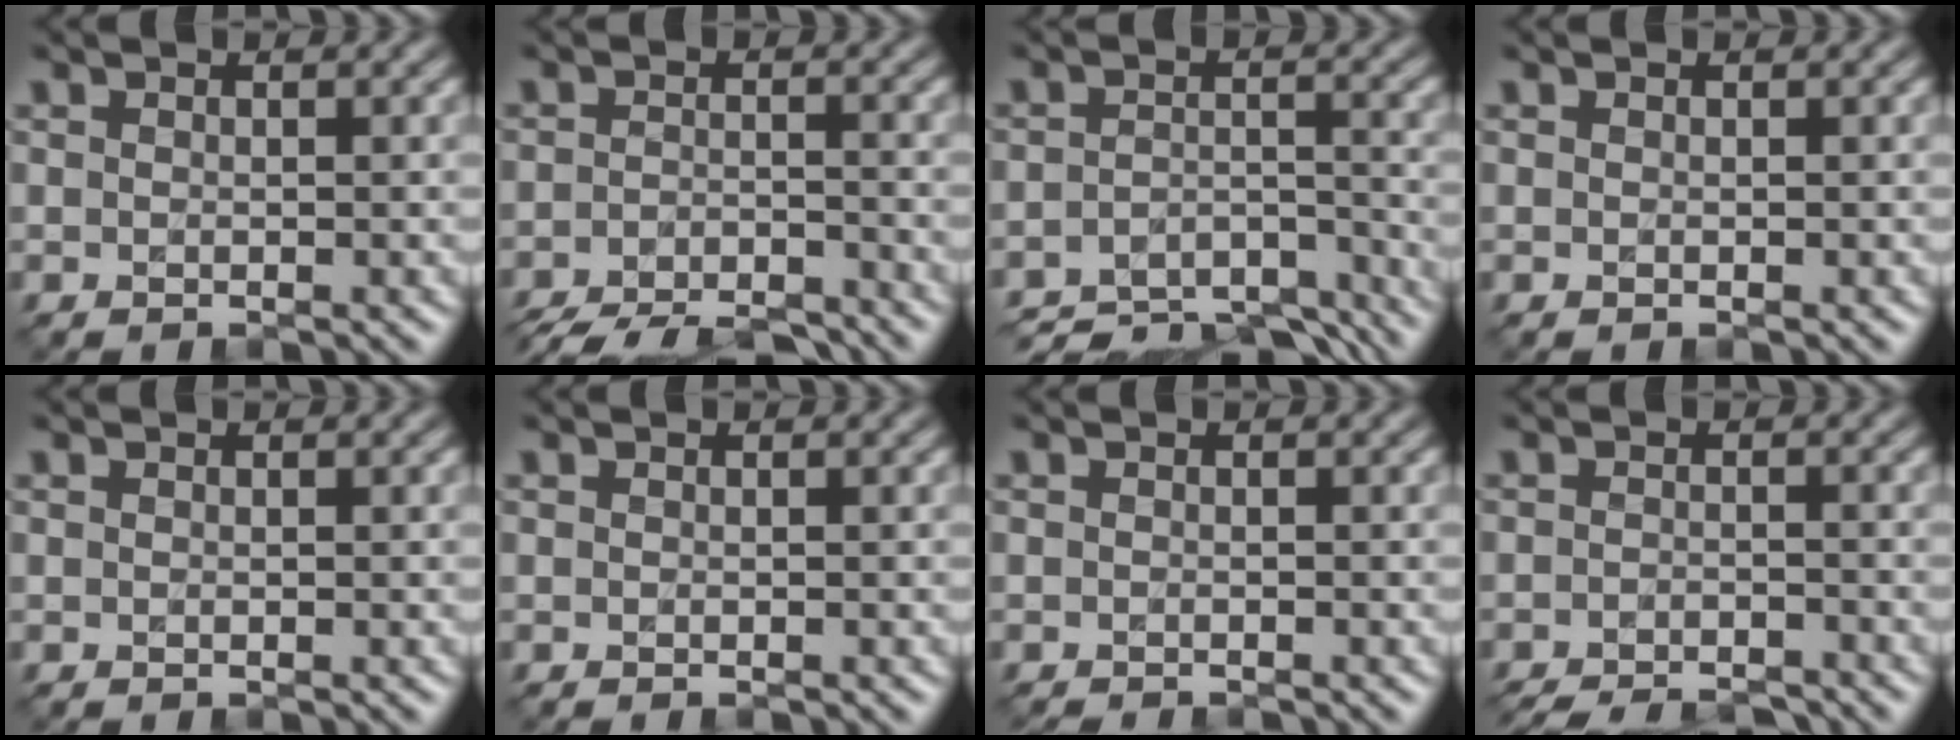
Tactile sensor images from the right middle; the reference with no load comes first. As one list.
[{"total": 8.3, "force": [-7.6, 1.8, 2.9], "torque": [-0.046, -0.023, -0.120]}, {"total": 9.9, "force": [-9.0, 2.6, 3.4], "torque": [-0.049, -0.013, -0.130]}, {"total": 0.0}, {"total": 0.0}, {"total": 0.0}, {"total": 0.8, "force": [-0.8, -0.1, 0.1], "torque": [-0.003, -0.008, -0.017]}, {"total": 5.5, "force": [-5.0, 0.9, 2.0], "torque": [-0.023, -0.008, -0.073]}]